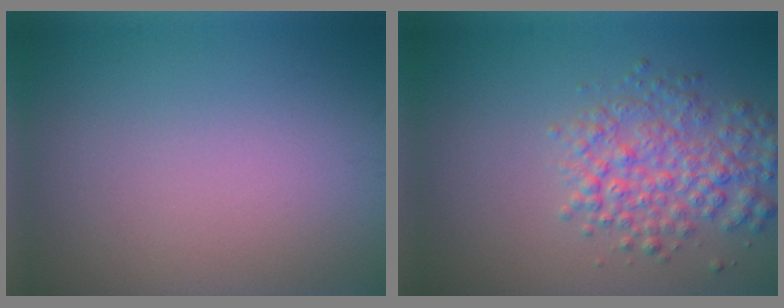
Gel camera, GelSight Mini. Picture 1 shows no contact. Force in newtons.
{"total": 4.5, "press": 4.5, "slide": 0.2}